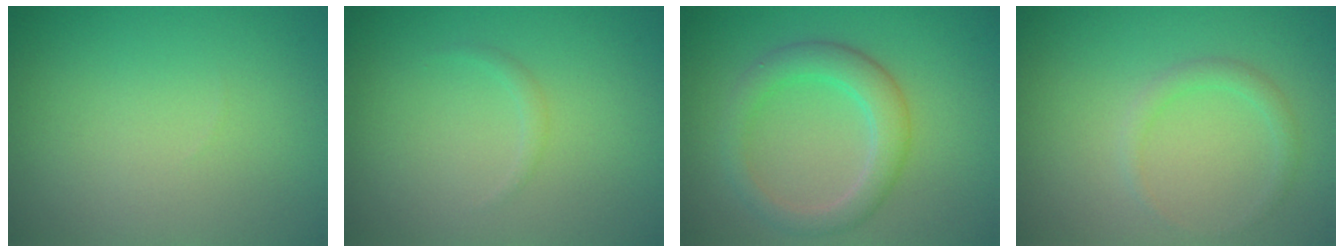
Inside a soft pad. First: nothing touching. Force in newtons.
{"total": 0.7, "press": 0.7, "slide": 0.0}
{"total": 3.7, "press": 3.7, "slide": 0.5}
{"total": 1.3, "press": 1.3, "slide": 0.1}